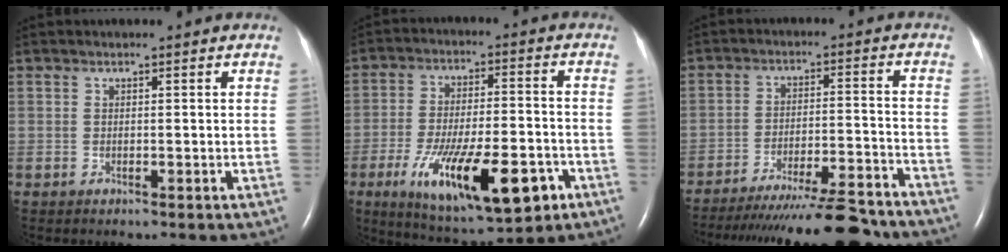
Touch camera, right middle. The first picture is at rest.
{"total": 17.6, "force": [-7.8, 4.5, 15.1], "torque": [-0.250, -0.024, -0.110]}
{"total": 21.0, "force": [-19.2, 1.0, 8.3], "torque": [-0.110, -0.025, -0.273]}